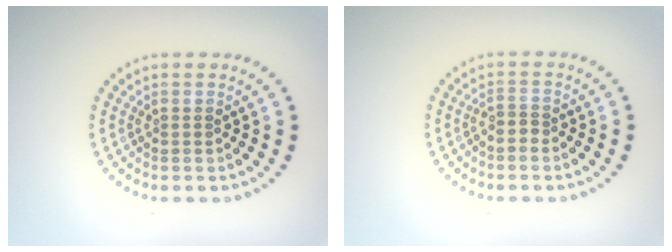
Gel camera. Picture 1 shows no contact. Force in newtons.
{"total": 1.6, "press": 1.2, "slide": 1.0}